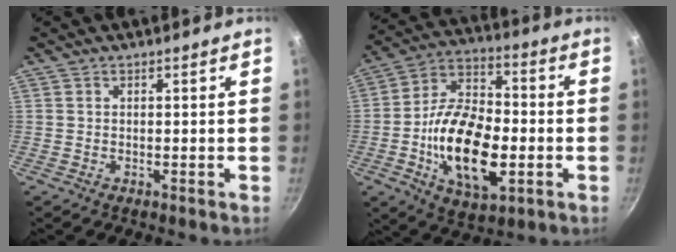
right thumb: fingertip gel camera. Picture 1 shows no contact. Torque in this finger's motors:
{"motor_torque": [-0.35, 1.14, 0.14, -0.08, 0.21]}